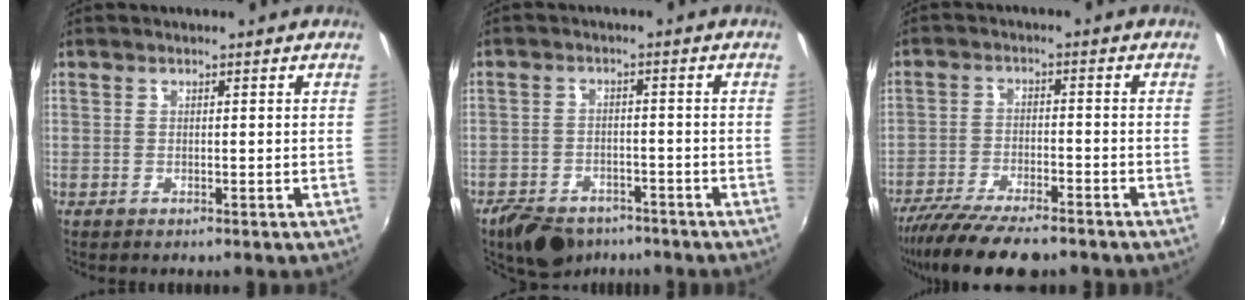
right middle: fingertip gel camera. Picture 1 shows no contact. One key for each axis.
{"total": 10.3, "fx": -8.0, "fy": 5.0, "fz": 4.0, "tx": -0.103, "ty": -0.005, "tz": -0.125}
{"total": 13.1, "fx": -10.8, "fy": 2.8, "fz": 6.8, "tx": -0.149, "ty": -0.036, "tz": -0.182}